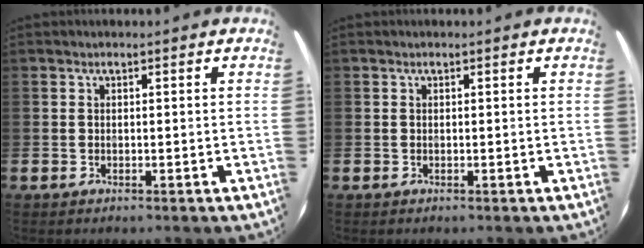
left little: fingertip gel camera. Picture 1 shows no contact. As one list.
[{"total": 0.0}]